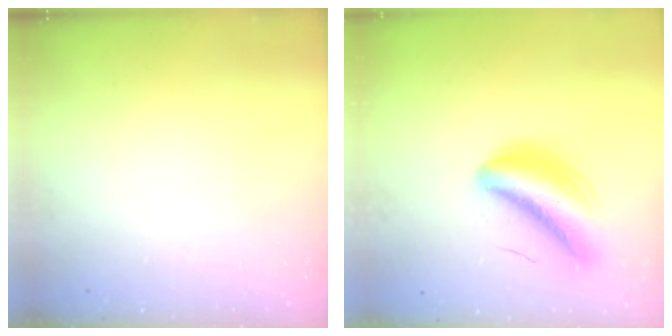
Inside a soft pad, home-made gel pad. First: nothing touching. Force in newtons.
{"total": 7.2, "press": 6.6, "slide": 2.9}